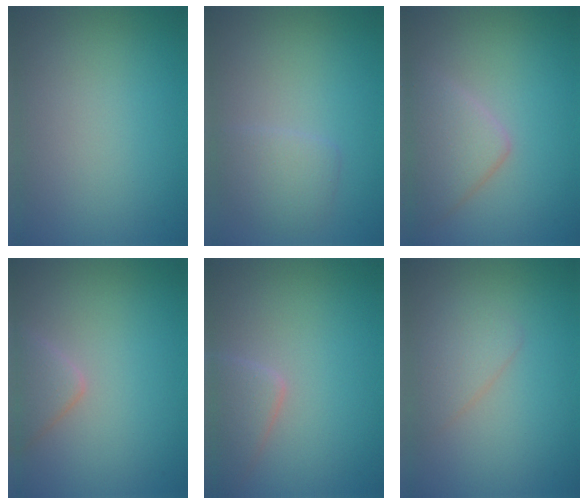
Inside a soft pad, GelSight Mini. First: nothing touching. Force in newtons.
{"total": 2.4, "press": 2.4, "slide": 0.0}
{"total": 3.8, "press": 3.8, "slide": 0.1}
{"total": 2.2, "press": 2.2, "slide": 0.2}
{"total": 2.8, "press": 2.8, "slide": 0.2}
{"total": 1.9, "press": 1.8, "slide": 0.1}